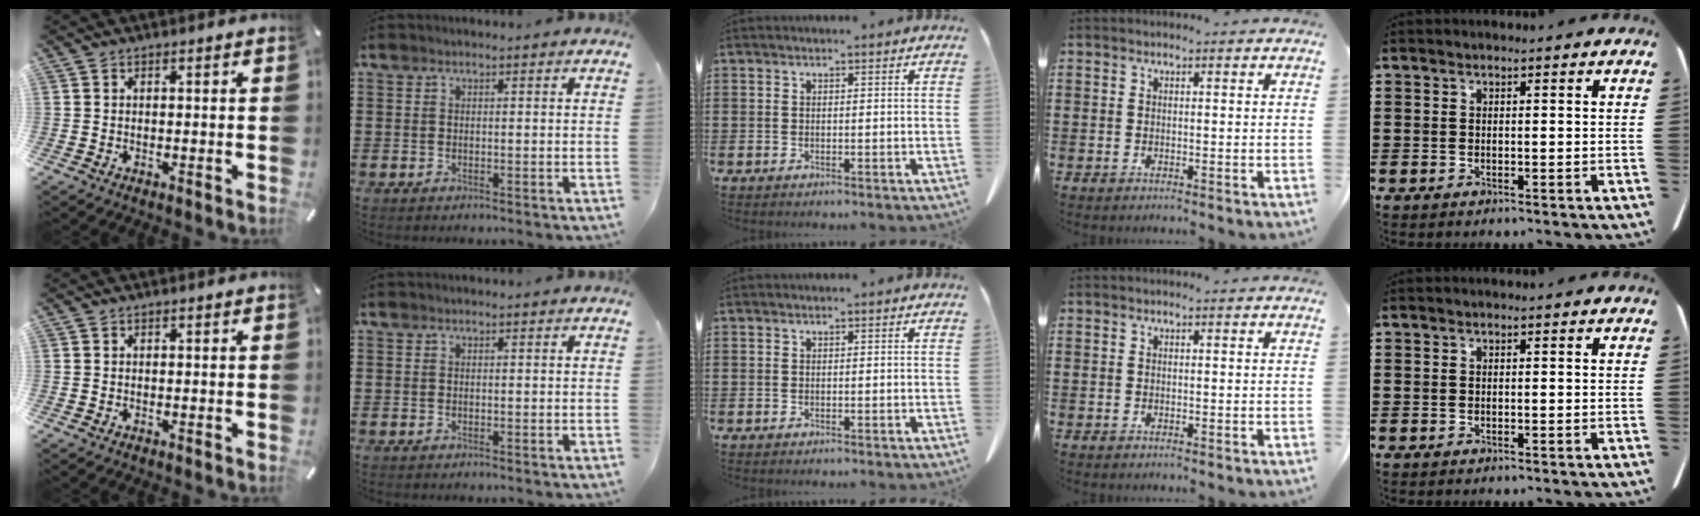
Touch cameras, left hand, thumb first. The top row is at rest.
{}